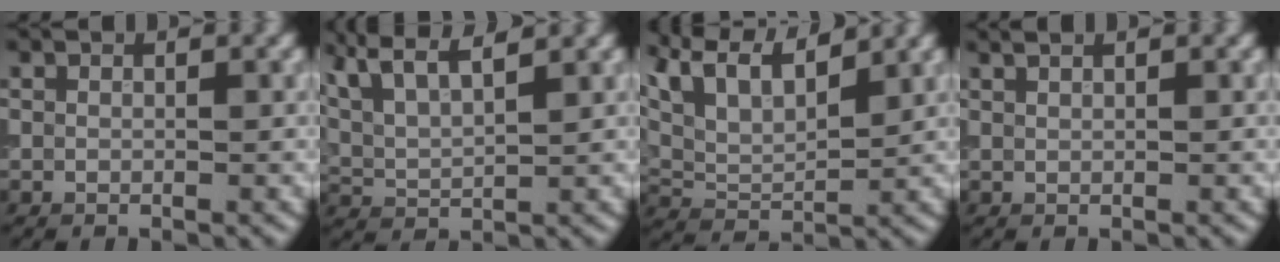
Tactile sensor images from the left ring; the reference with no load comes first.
{"total": 8.0, "force": [5.8, 2.5, 4.9], "torque": [-0.110, 0.034, 0.073]}
{"total": 9.3, "force": [6.2, 3.8, 5.8], "torque": [-0.121, 0.032, 0.093]}
{"total": 0.9, "force": [0.7, 0.2, 0.5], "torque": [-0.010, 0.001, 0.009]}